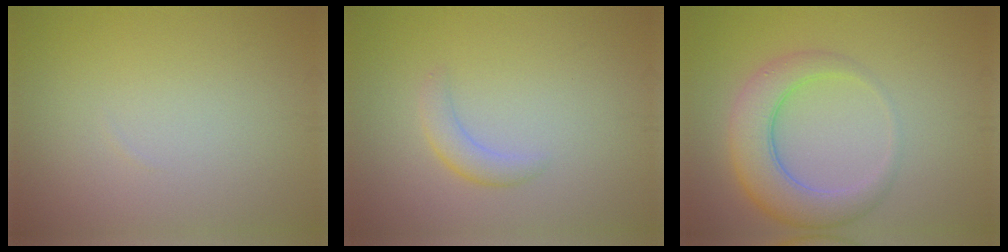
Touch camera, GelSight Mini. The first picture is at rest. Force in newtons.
{"total": 1.8, "press": 1.8, "slide": 0.0}
{"total": 5.6, "press": 5.6, "slide": 0.3}